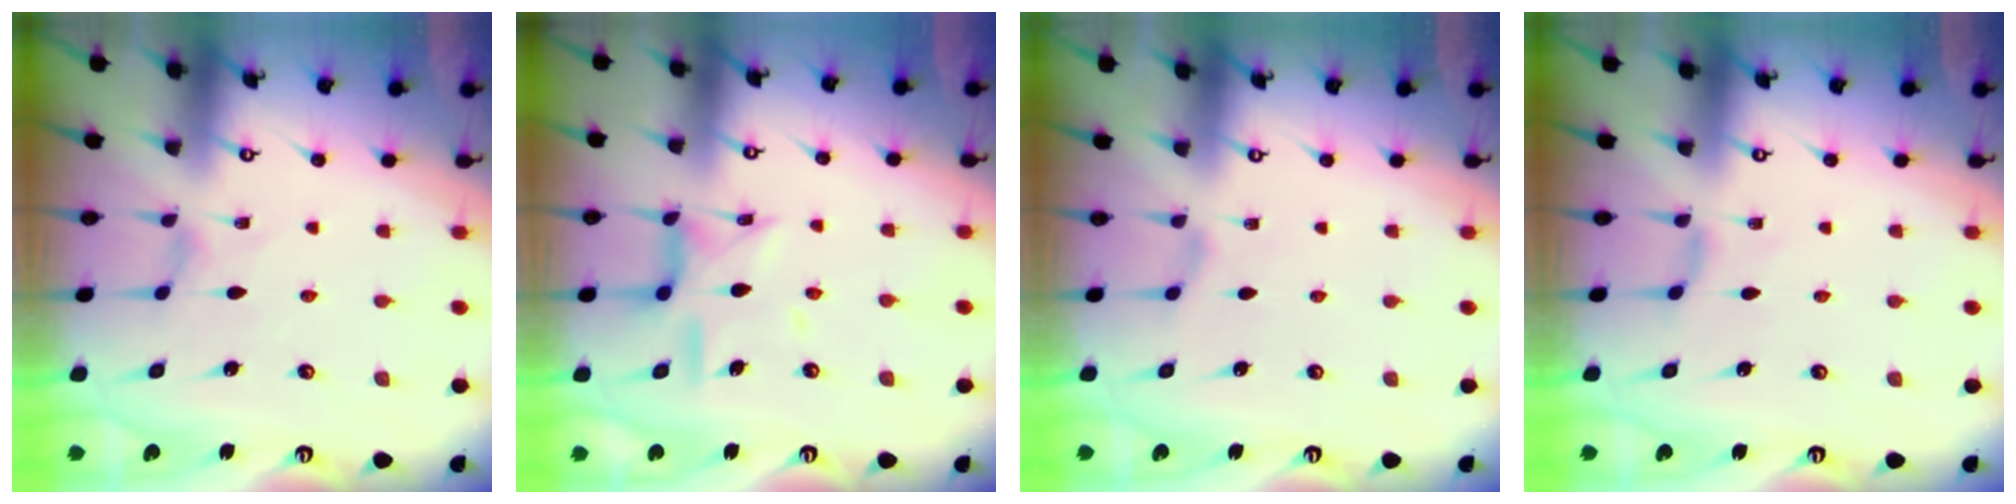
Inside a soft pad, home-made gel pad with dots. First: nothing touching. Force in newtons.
{"total": 12.1, "press": 12.1, "slide": 0.8}
{"total": 0.8, "press": 0.7, "slide": 0.3}
{"total": 1.3, "press": 1.2, "slide": 0.3}